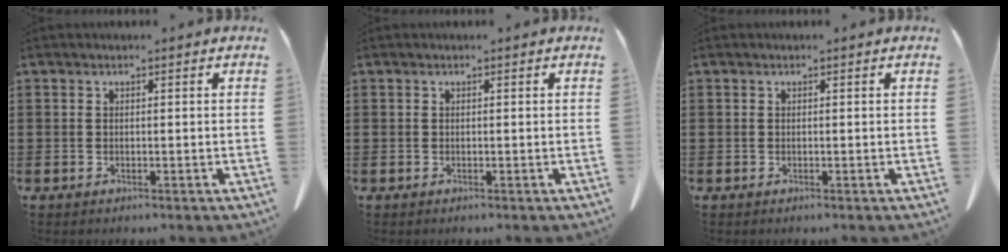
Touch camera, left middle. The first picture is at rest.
{"total": 0.0}
{"total": 0.0}